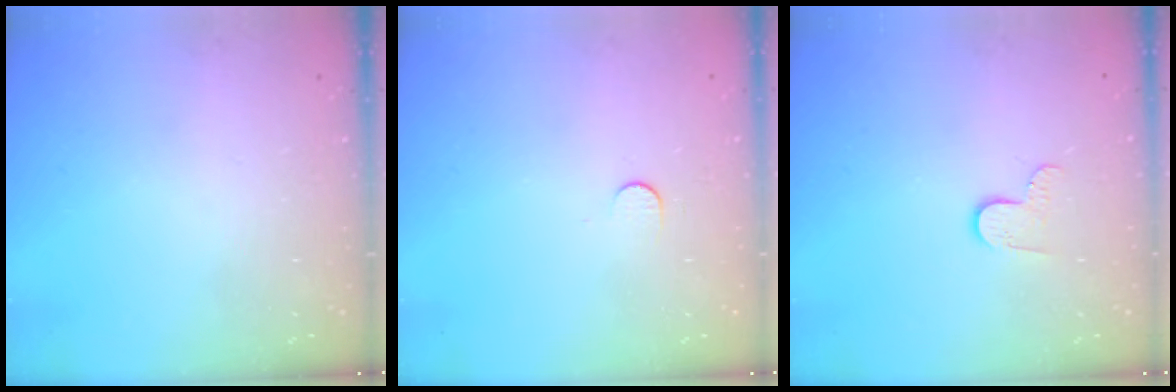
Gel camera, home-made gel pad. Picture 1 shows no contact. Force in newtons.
{"total": 3.7, "press": 3.7, "slide": 0.4}
{"total": 6.4, "press": 6.4, "slide": 0.5}